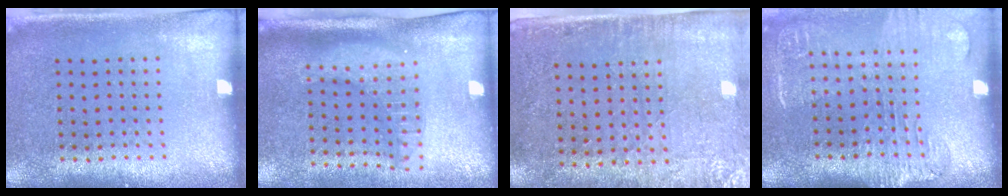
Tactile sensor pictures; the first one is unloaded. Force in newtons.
{"total": 1.9, "press": 1.6, "slide": 1.1}
{"total": 2.9, "press": 2.4, "slide": 1.6}
{"total": 1.8, "press": 1.5, "slide": 0.9}